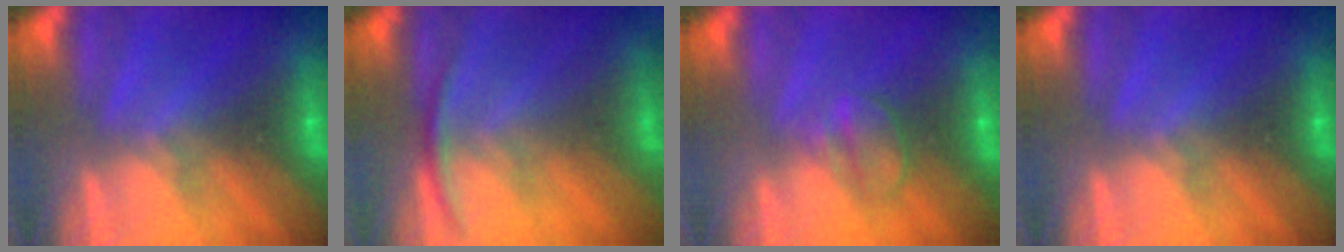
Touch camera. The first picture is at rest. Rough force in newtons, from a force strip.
{"total": 2.7}
{"total": 2.3}
{"total": 0.0}